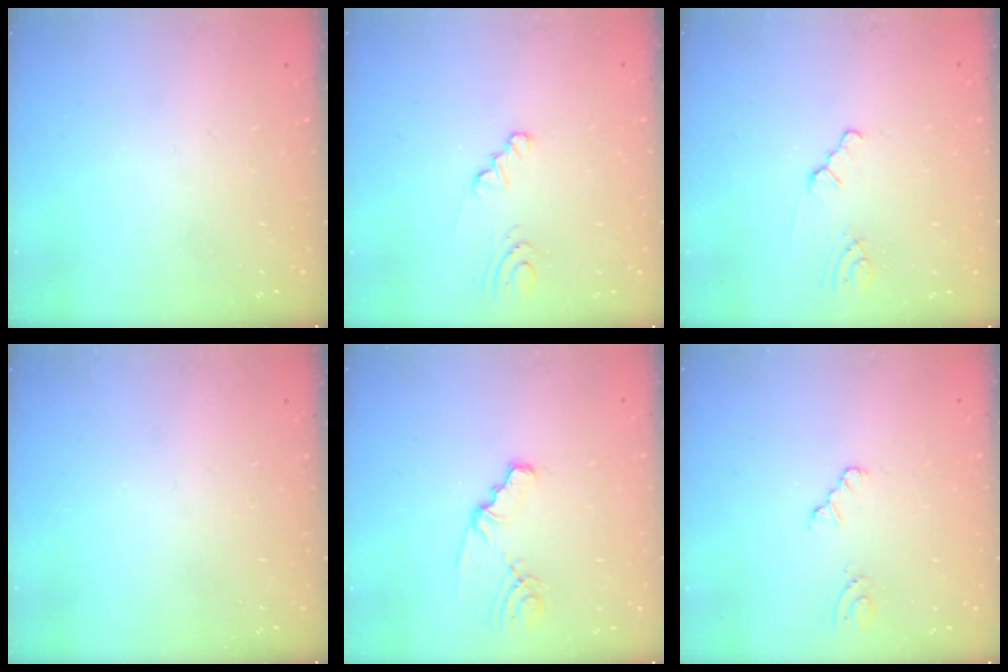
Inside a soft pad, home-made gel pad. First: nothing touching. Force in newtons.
{"total": 1.0, "press": 1.0, "slide": 0.1}
{"total": 1.3, "press": 1.3, "slide": 0.3}
{"total": 0.0}
{"total": 2.6, "press": 2.6, "slide": 0.3}
{"total": 2.2, "press": 2.2, "slide": 0.3}